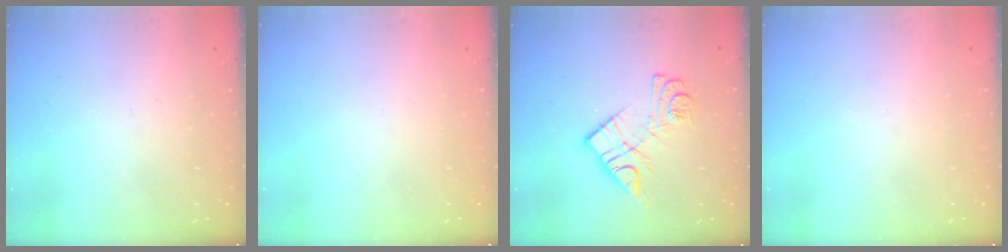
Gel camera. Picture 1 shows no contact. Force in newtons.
{"total": 0.0}
{"total": 11.2, "press": 11.2, "slide": 0.4}
{"total": 0.0}